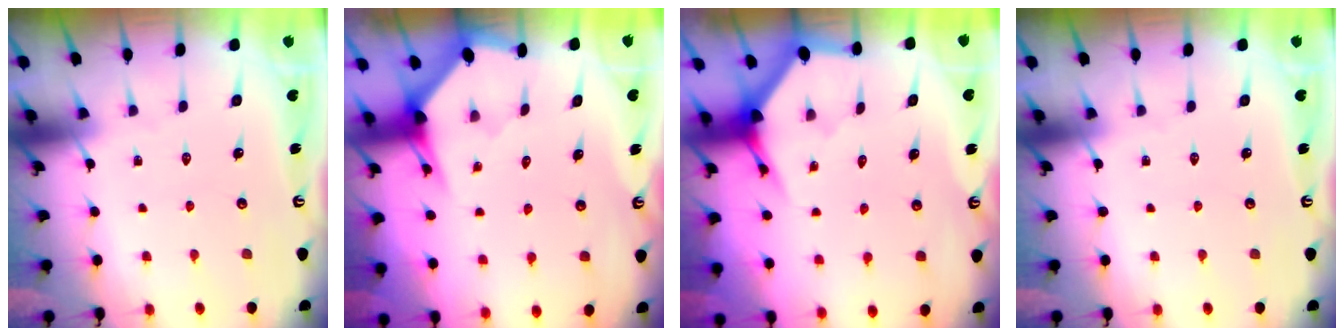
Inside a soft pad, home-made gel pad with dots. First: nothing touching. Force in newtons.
{"total": 2.9, "press": 2.9, "slide": 0.2}
{"total": 3.4, "press": 3.4, "slide": 0.1}
{"total": 0.0}